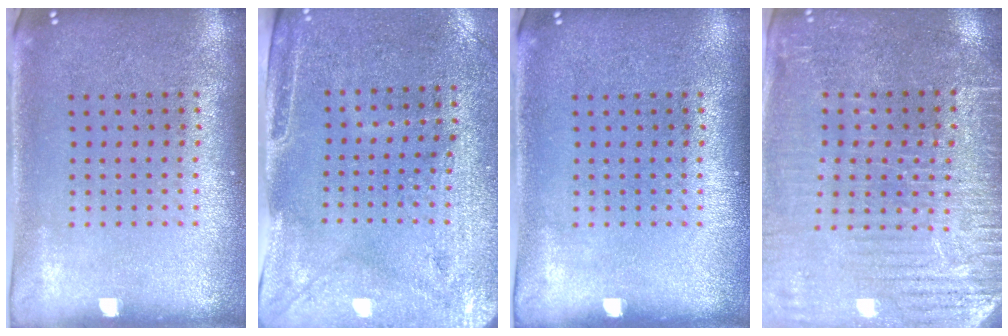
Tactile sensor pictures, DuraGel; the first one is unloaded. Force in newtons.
{"total": 3.0, "press": 2.5, "slide": 1.5}
{"total": 0.0}
{"total": 3.5, "press": 3.4, "slide": 0.7}